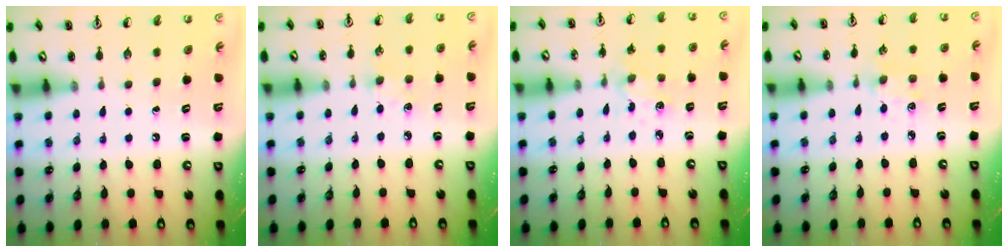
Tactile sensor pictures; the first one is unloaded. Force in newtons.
{"total": 3.0, "press": 2.9, "slide": 0.4}
{"total": 2.4, "press": 2.4, "slide": 0.6}
{"total": 2.9, "press": 2.8, "slide": 0.5}